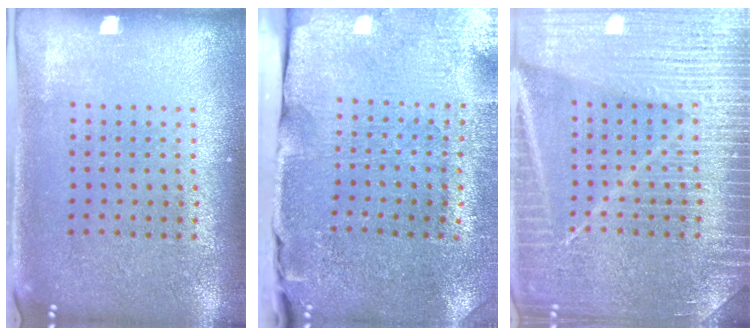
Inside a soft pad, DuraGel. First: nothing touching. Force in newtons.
{"total": 3.7, "press": 3.6, "slide": 1.1}
{"total": 6.7, "press": 6.6, "slide": 0.8}